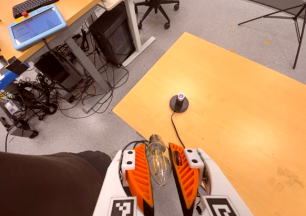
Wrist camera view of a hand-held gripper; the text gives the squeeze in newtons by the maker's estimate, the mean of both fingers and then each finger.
{"total": 14.3, "left": 15.5, "right": 13.2}